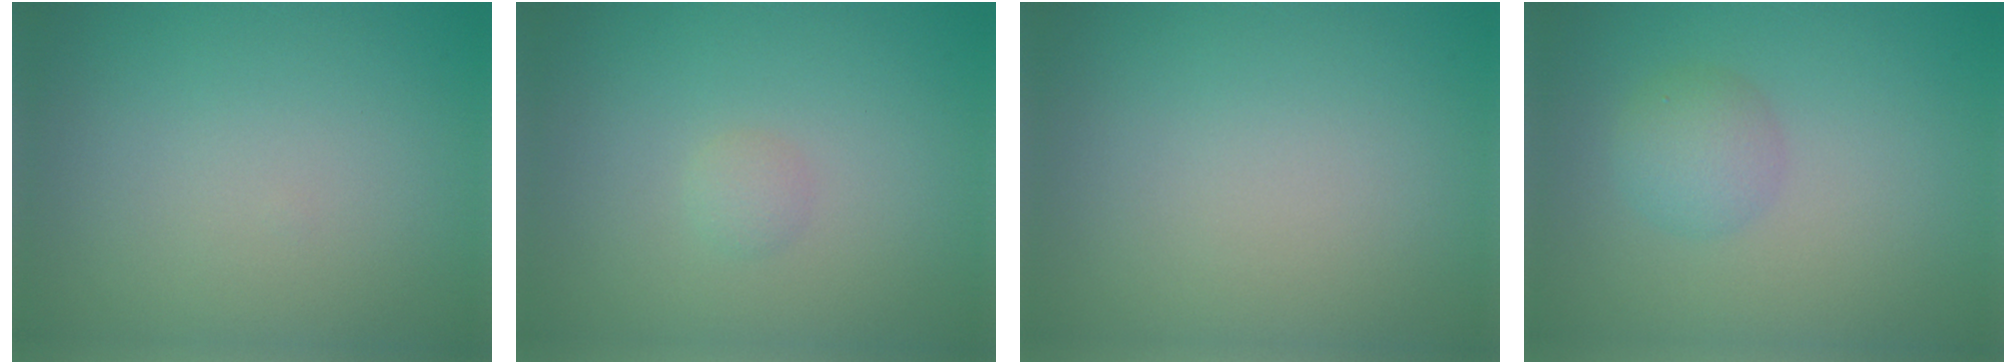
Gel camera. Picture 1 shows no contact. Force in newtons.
{"total": 0.9, "press": 0.8, "slide": 0.1}
{"total": 0.0}
{"total": 2.4, "press": 2.4, "slide": 0.1}